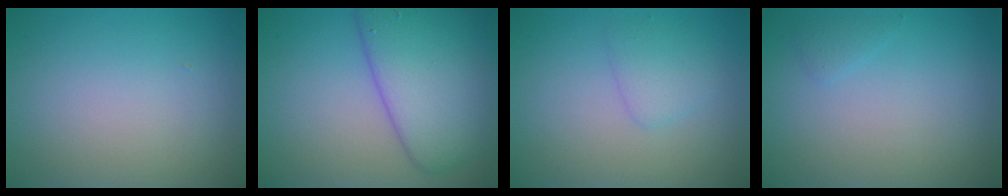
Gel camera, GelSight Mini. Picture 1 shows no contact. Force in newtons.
{"total": 7.9, "press": 7.9, "slide": 0.2}
{"total": 1.9, "press": 1.9, "slide": 0.0}
{"total": 0.8, "press": 0.8, "slide": 0.0}